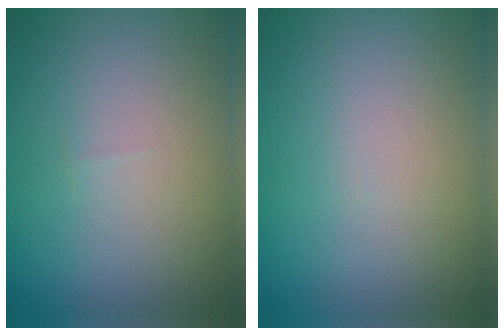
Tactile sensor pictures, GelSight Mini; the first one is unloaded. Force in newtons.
{"total": 0.0}